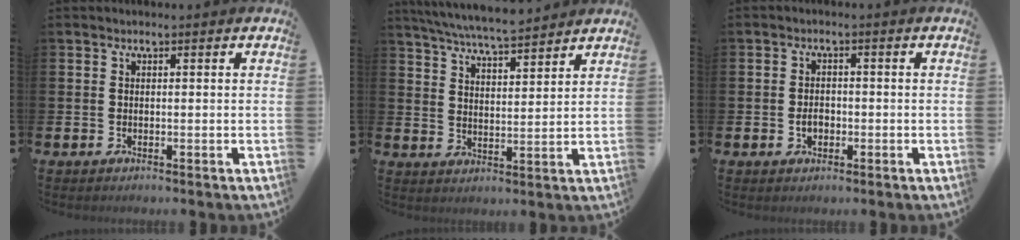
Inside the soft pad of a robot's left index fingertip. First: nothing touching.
{"total": 6.7, "force": [6.5, 0.3, 1.6], "torque": [-0.053, -0.033, 0.117]}
{"total": 2.1, "force": [-0.5, 1.5, 1.3], "torque": [-0.012, -0.001, -0.015]}